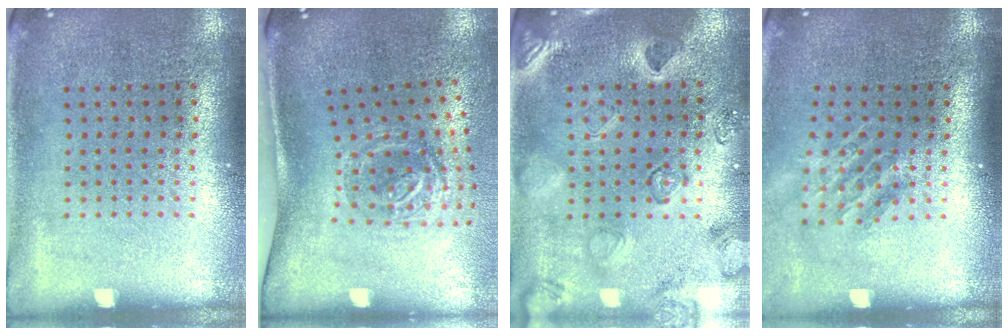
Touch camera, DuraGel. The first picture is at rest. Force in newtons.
{"total": 1.9, "press": 1.2, "slide": 1.5}
{"total": 2.3, "press": 2.1, "slide": 0.8}
{"total": 1.5, "press": 1.1, "slide": 1.0}